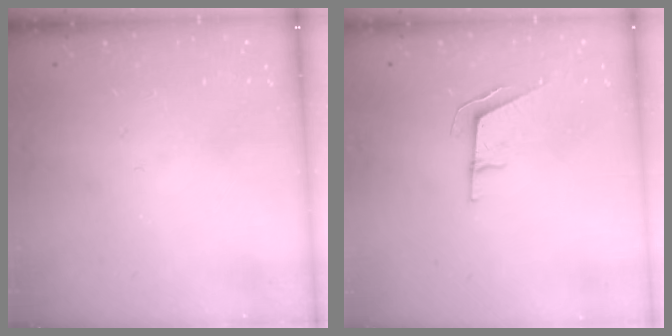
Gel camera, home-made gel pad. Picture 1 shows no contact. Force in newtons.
{"total": 5.8, "press": 5.2, "slide": 2.6}